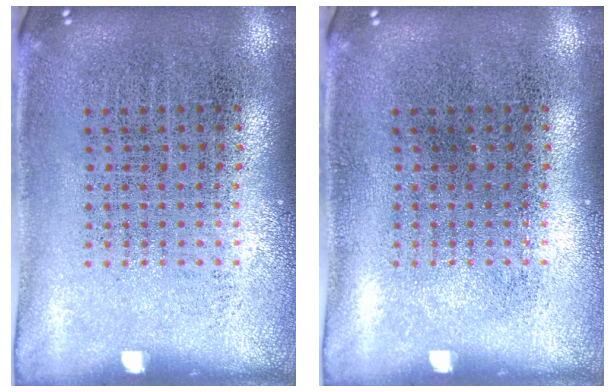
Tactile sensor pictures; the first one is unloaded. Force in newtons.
{"total": 0.0}